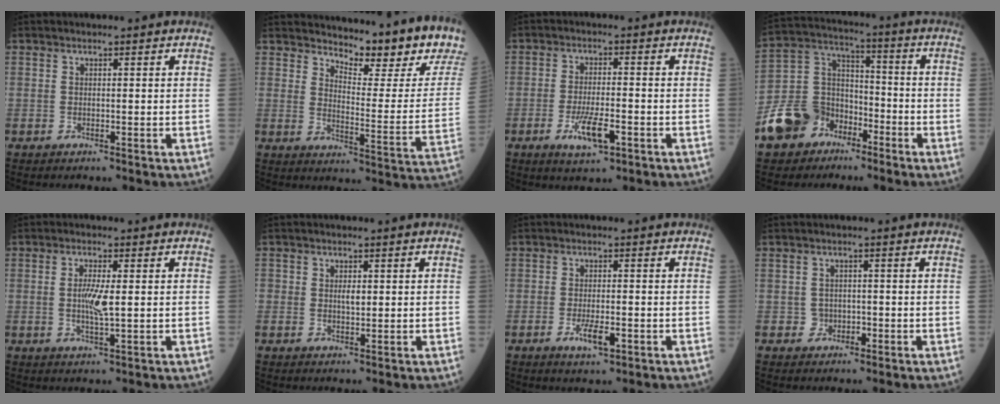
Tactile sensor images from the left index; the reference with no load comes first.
{"total": 16.1, "force": [14.5, 1.4, 7.1], "torque": [-0.101, -0.086, 0.175]}
{"total": 5.9, "force": [-2.6, 1.5, 5.1], "torque": [-0.103, -0.006, -0.037]}
{"total": 11.3, "force": [-6.7, 8.2, 3.9], "torque": [-0.105, 0.021, -0.126]}
{"total": 4.1, "force": [0.1, 0.6, 4.0], "torque": [-0.081, -0.004, 0.005]}
{"total": 1.9, "force": [0.2, 1.2, 1.5], "torque": [-0.021, 0.000, 0.007]}
{"total": 3.8, "force": [-1.6, 1.1, 3.3], "torque": [-0.064, -0.002, -0.020]}
{"total": 1.9, "force": [-0.7, 1.8, 0.4], "torque": [-0.004, 0.008, -0.005]}